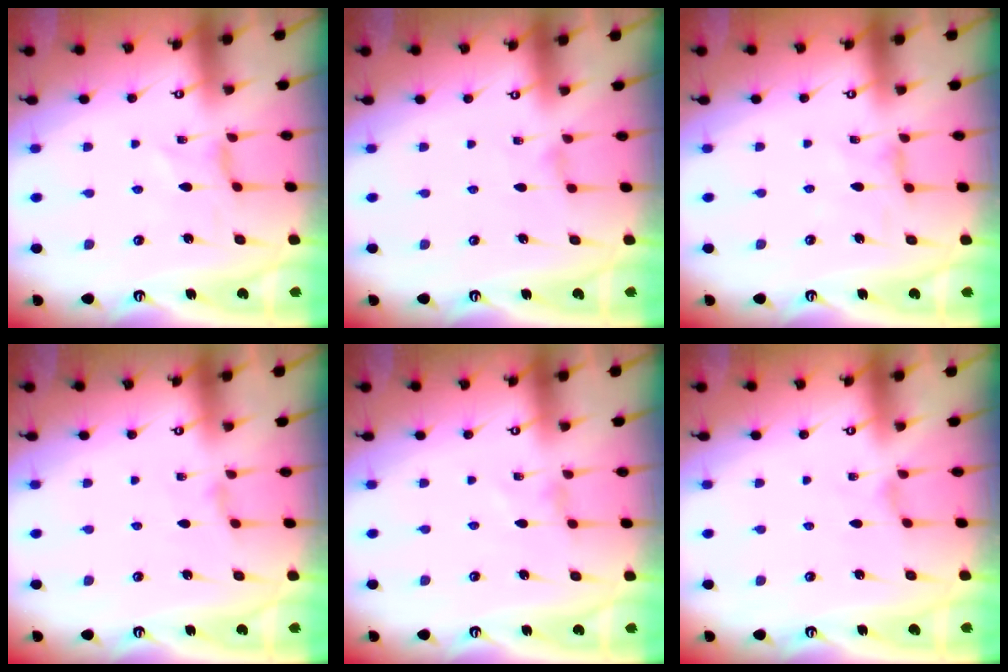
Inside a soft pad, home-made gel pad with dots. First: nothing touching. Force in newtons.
{"total": 0.0}
{"total": 1.4, "press": 1.4, "slide": 0.4}
{"total": 1.3, "press": 1.2, "slide": 0.3}
{"total": 0.0}
{"total": 0.0}